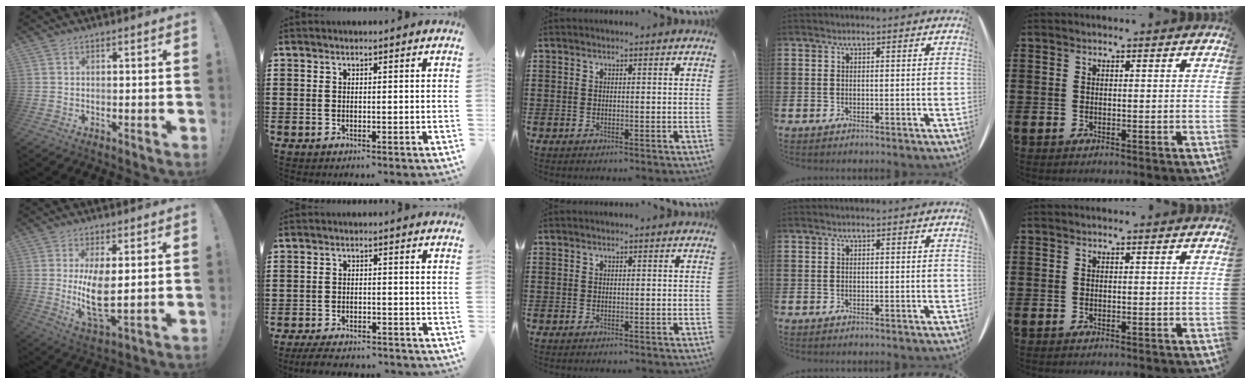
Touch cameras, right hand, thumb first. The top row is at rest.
{"thumb": {"total": 10.4, "force": [1.8, 4.3, 9.2], "torque": [-0.175, -0.029, 0.028]}, "index": {"total": 3.4, "force": [-3.3, 0.4, 0.8], "torque": [-0.020, -0.001, -0.068]}}